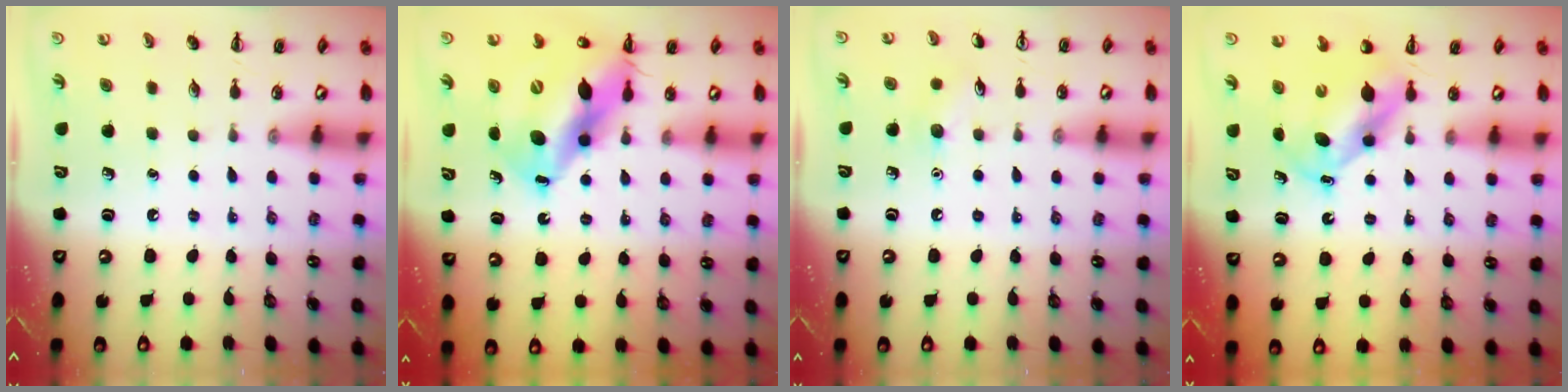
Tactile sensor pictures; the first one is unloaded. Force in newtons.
{"total": 16.1, "press": 15.5, "slide": 4.3}
{"total": 4.8, "press": 4.5, "slide": 1.5}
{"total": 5.5, "press": 5.4, "slide": 0.9}